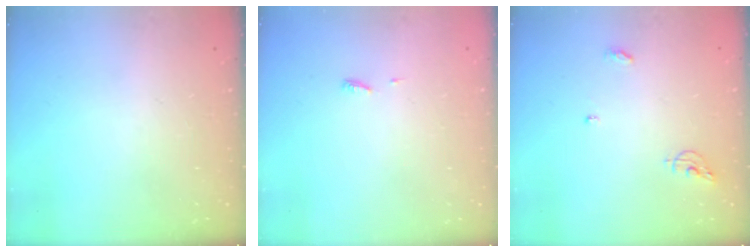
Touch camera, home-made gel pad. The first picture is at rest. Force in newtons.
{"total": 3.9, "press": 3.9, "slide": 0.6}
{"total": 6.3, "press": 6.3, "slide": 0.2}